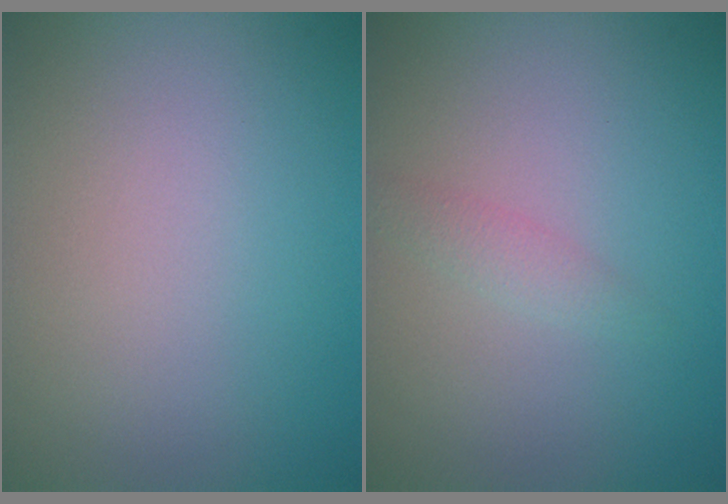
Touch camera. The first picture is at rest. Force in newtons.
{"total": 1.2, "press": 1.2, "slide": 0.0}